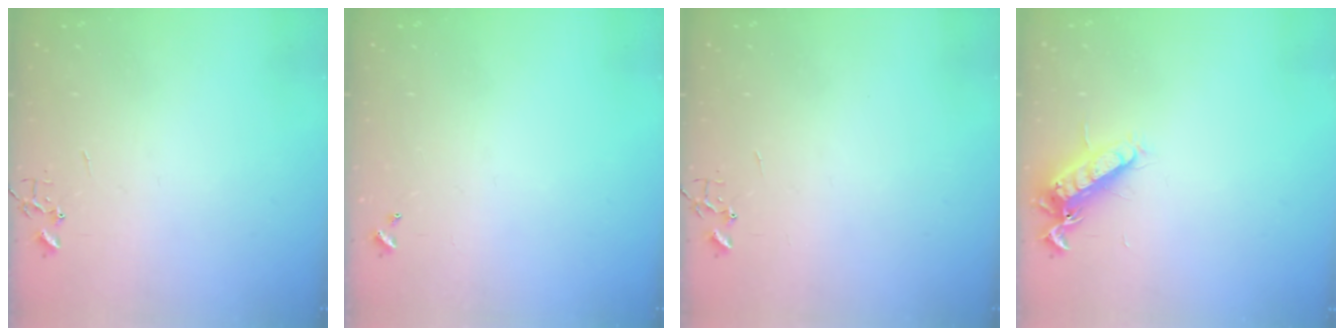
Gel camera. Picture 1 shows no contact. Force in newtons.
{"total": 0.0}
{"total": 0.0}
{"total": 13.0, "press": 12.9, "slide": 1.2}